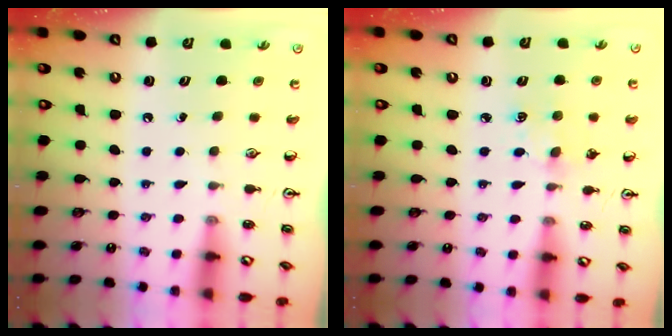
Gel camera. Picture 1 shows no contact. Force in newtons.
{"total": 4.8, "press": 4.7, "slide": 0.6}